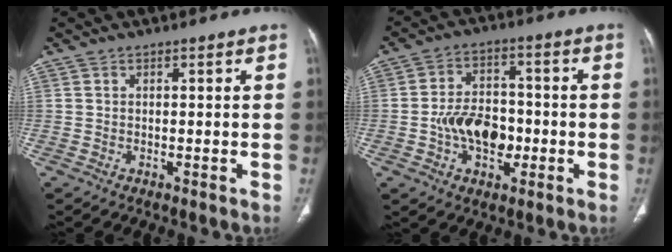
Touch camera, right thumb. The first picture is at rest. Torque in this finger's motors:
{"motor_torque": [1.20, 2.60, 0.11, -0.28, 0.07]}